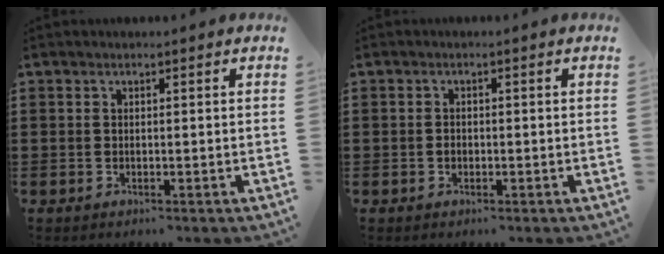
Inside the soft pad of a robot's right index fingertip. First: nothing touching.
{"total": 1.0, "force": [-0.4, 0.7, 0.6], "torque": [-0.013, 0.000, -0.007]}